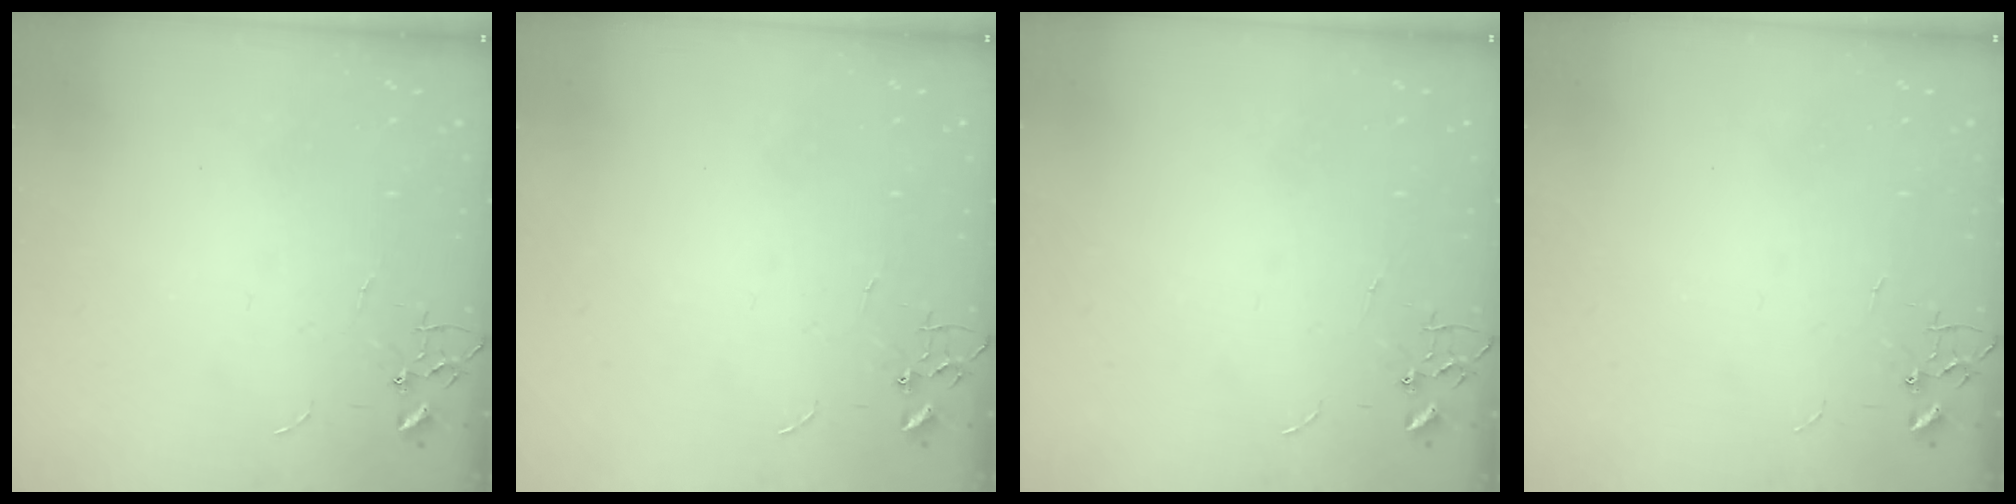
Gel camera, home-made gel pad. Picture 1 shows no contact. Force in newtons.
{"total": 0.0}
{"total": 0.0}
{"total": 0.0}